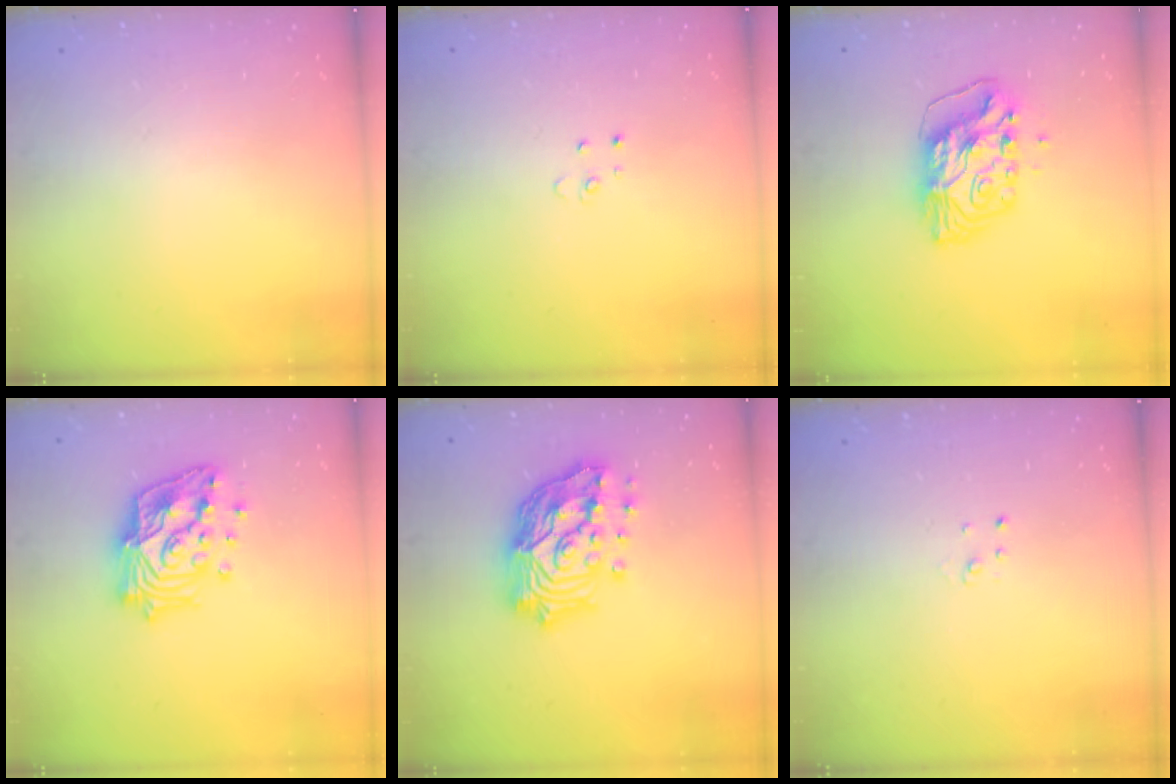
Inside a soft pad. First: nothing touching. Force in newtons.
{"total": 2.6, "press": 2.6, "slide": 0.2}
{"total": 11.3, "press": 11.3, "slide": 1.1}
{"total": 18.8, "press": 18.7, "slide": 1.6}
{"total": 22.7, "press": 22.6, "slide": 1.9}
{"total": 2.0, "press": 2.0, "slide": 0.2}